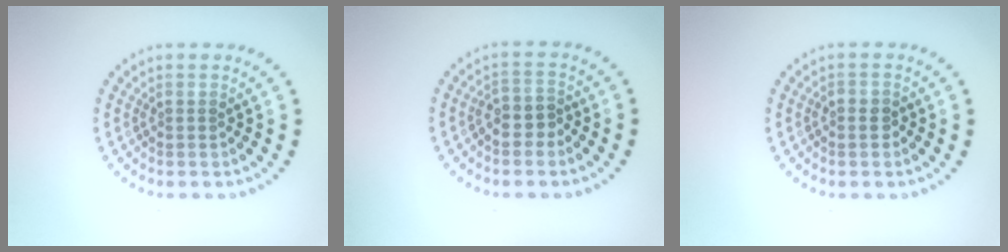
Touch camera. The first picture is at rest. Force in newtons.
{"total": 2.2, "press": 2.0, "slide": 0.9}
{"total": 0.8, "press": 0.7, "slide": 0.3}